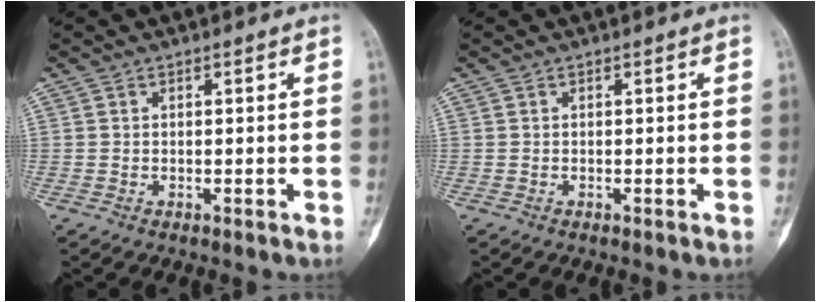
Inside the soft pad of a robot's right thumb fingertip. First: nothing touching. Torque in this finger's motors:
{"motor_torque": [0.07, 0.01, -0.04, 0.04, -0.04]}